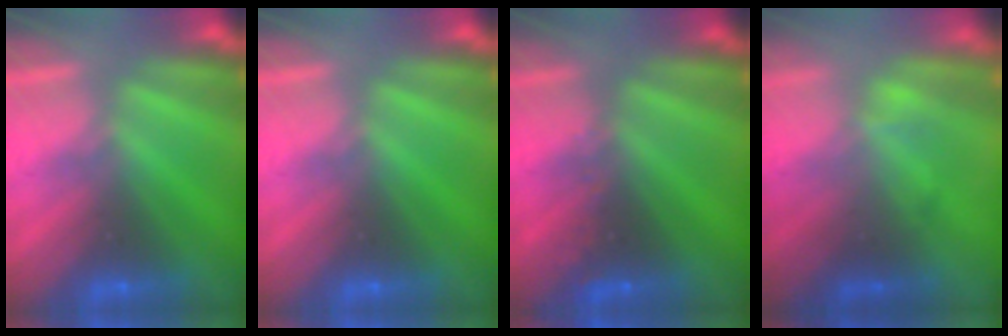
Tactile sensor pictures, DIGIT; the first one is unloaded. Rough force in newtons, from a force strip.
{"total": 0.0}
{"total": 2.4}
{"total": 2.1}